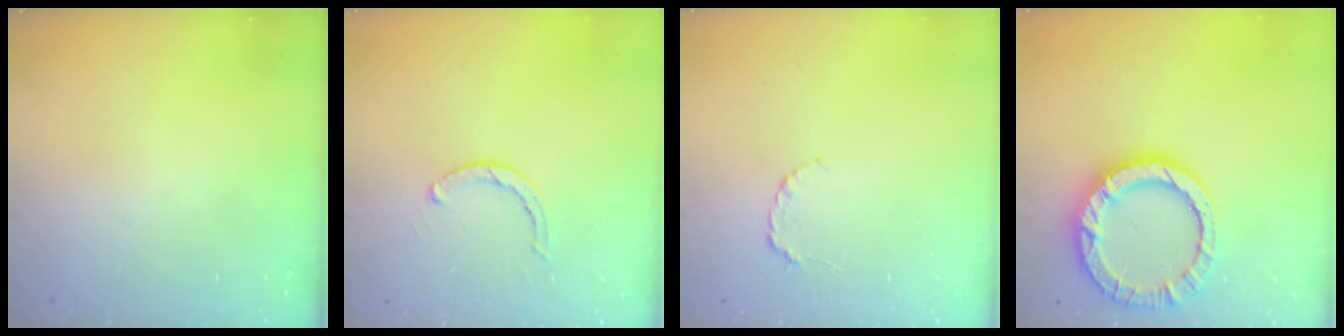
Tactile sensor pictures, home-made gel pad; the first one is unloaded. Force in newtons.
{"total": 2.8, "press": 2.8, "slide": 0.2}
{"total": 4.0, "press": 3.9, "slide": 0.5}
{"total": 13.7, "press": 13.6, "slide": 1.4}